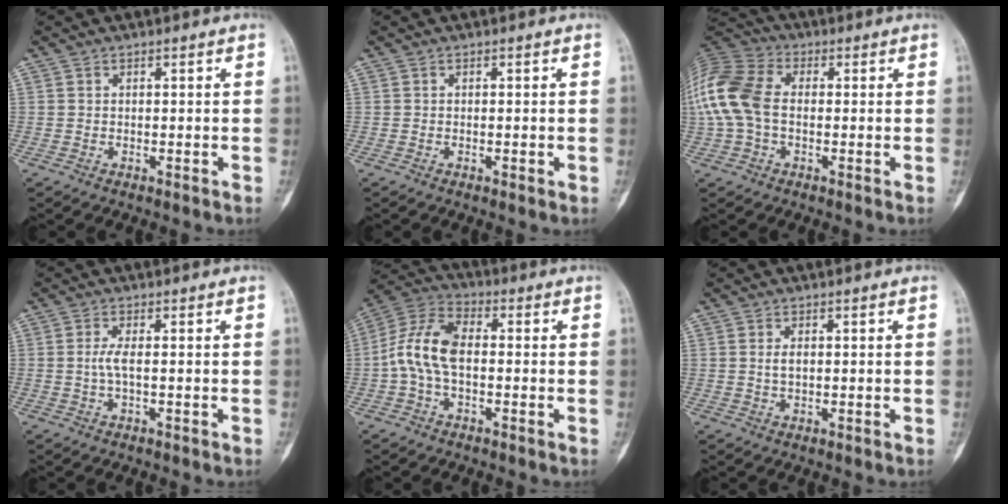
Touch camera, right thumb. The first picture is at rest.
{"total": 1.0, "force": [-0.3, 0.5, 0.8], "torque": [-0.005, -0.001, -0.004]}
{"total": 14.7, "force": [-0.1, 9.9, 10.8], "torque": [-0.245, 0.029, -0.011]}
{"total": 2.4, "force": [-0.2, 0.8, 2.3], "torque": [-0.049, 0.000, -0.007]}
{"total": 10.9, "force": [-0.8, 6.4, 8.7], "torque": [-0.174, 0.033, -0.028]}
{"total": 1.9, "force": [0.1, 1.1, 1.5], "torque": [-0.023, 0.000, 0.002]}